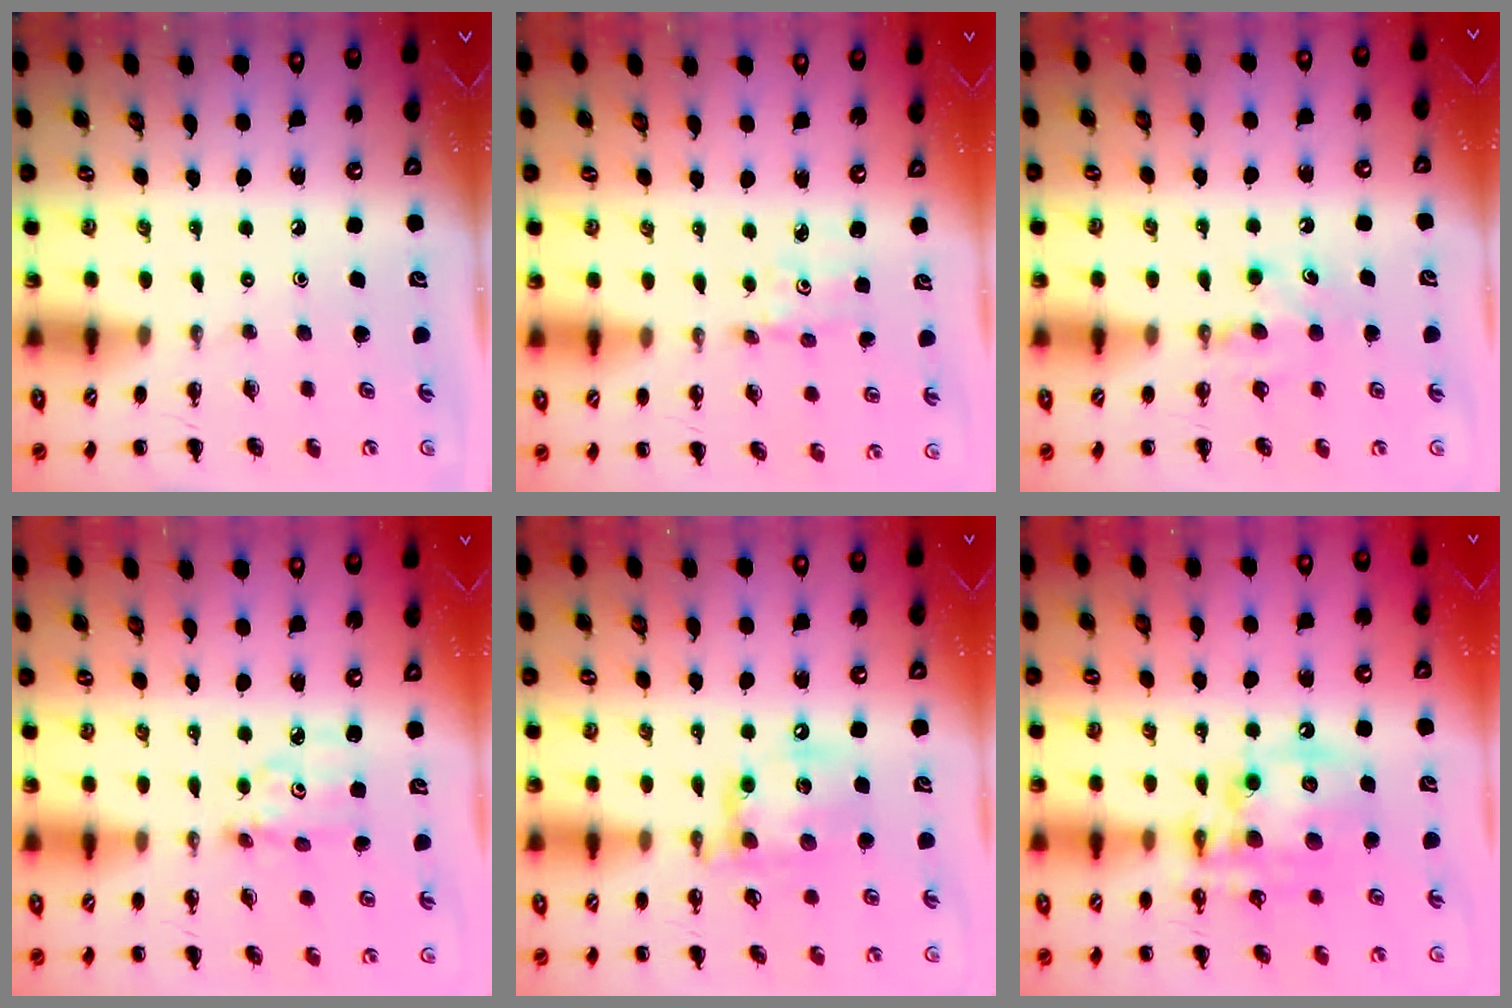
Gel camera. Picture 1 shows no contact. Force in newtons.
{"total": 1.6, "press": 1.6, "slide": 0.2}
{"total": 5.5, "press": 5.3, "slide": 1.6}
{"total": 4.0, "press": 4.0, "slide": 0.1}
{"total": 14.7, "press": 14.5, "slide": 2.0}
{"total": 14.3, "press": 14.0, "slide": 3.2}